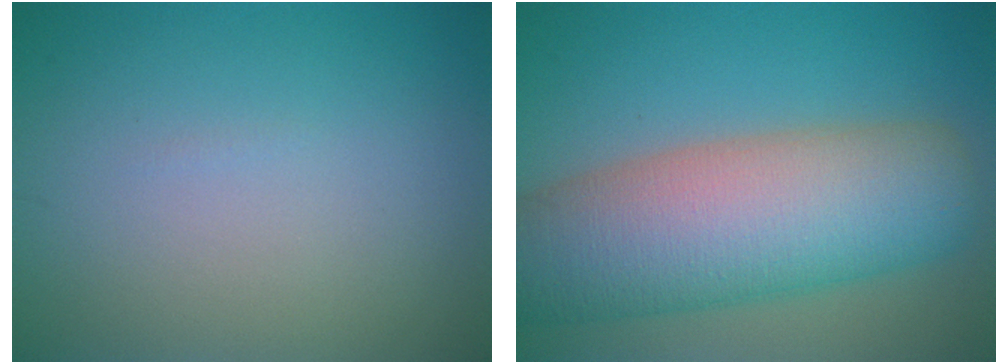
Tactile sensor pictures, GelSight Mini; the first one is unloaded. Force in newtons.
{"total": 12.0, "press": 12.0, "slide": 0.6}